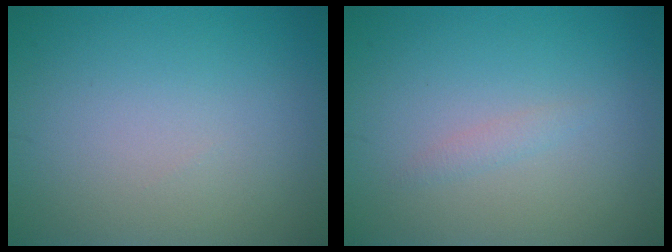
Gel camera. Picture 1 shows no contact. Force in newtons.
{"total": 0.8, "press": 0.8, "slide": 0.0}